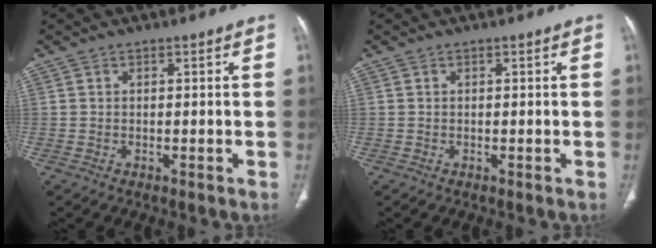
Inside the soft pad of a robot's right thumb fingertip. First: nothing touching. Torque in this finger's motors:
{"motor_torque": [1.50, 1.50, 0.00, 0.00, 0.00]}